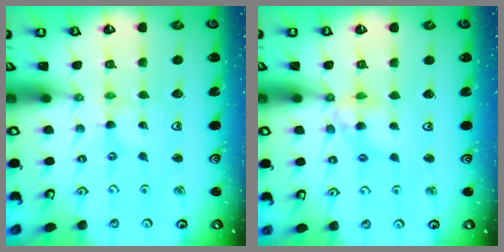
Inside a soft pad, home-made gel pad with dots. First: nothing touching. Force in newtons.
{"total": 7.8, "press": 7.7, "slide": 0.7}